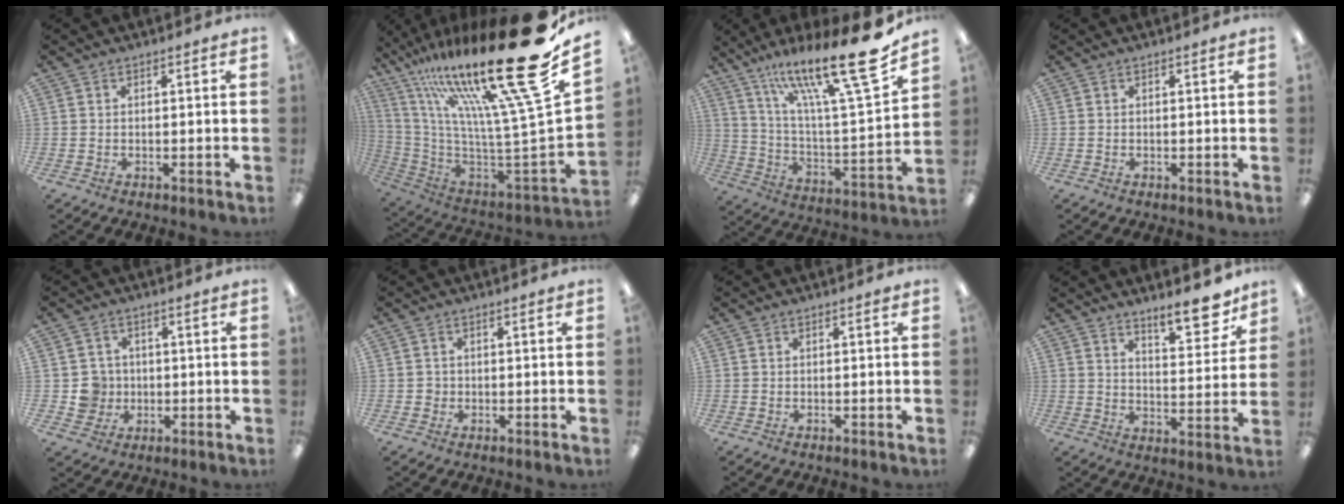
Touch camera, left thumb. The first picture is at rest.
{"total": 32.0, "force": [19.2, 4.6, 25.2], "torque": [-0.389, -0.177, 0.319]}
{"total": 23.8, "force": [17.2, 4.1, 15.9], "torque": [-0.258, -0.112, 0.276]}
{"total": 0.0}
{"total": 5.8, "force": [-0.3, 5.7, 0.7], "torque": [-0.010, 0.008, 0.000]}
{"total": 1.4, "force": [-0.1, 1.3, 0.2], "torque": [-0.005, 0.005, -0.006]}
{"total": 0.0}
{"total": 10.2, "force": [8.3, 3.2, 4.9], "torque": [-0.047, -0.063, 0.140]}